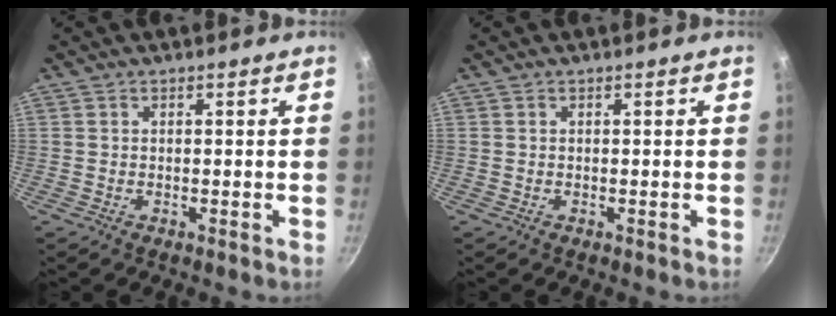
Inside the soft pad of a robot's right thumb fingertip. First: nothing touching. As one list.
[{"total": 0.0}]